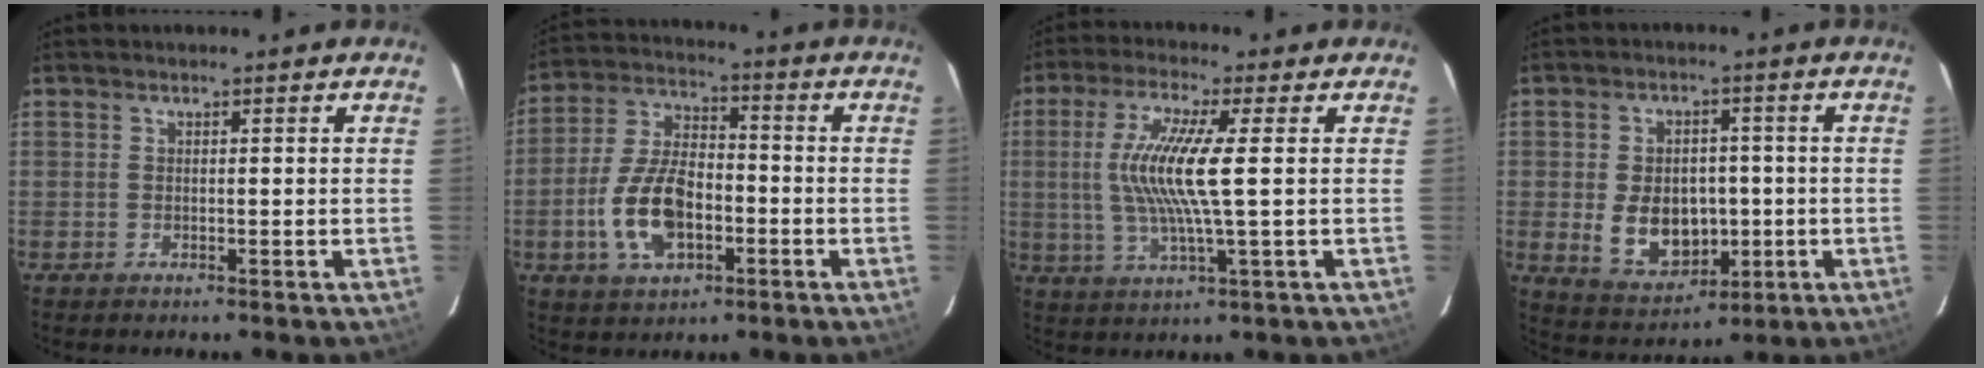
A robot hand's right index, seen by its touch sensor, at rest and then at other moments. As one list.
[{"total": 13.5, "force": [-4.1, 7.3, 10.5], "torque": [-0.217, 0.010, -0.070]}, {"total": 11.6, "force": [0.9, 0.7, 11.6], "torque": [-0.227, -0.006, 0.020]}, {"total": 10.5, "force": [-1.4, 7.7, 7.0], "torque": [-0.147, -0.004, -0.001]}]